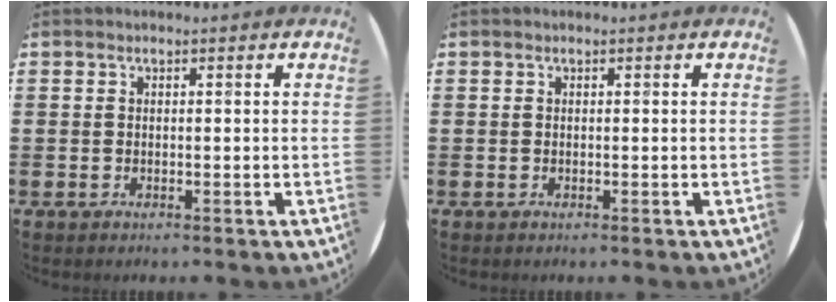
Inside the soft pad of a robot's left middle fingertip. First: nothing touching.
{"total": 0.0}